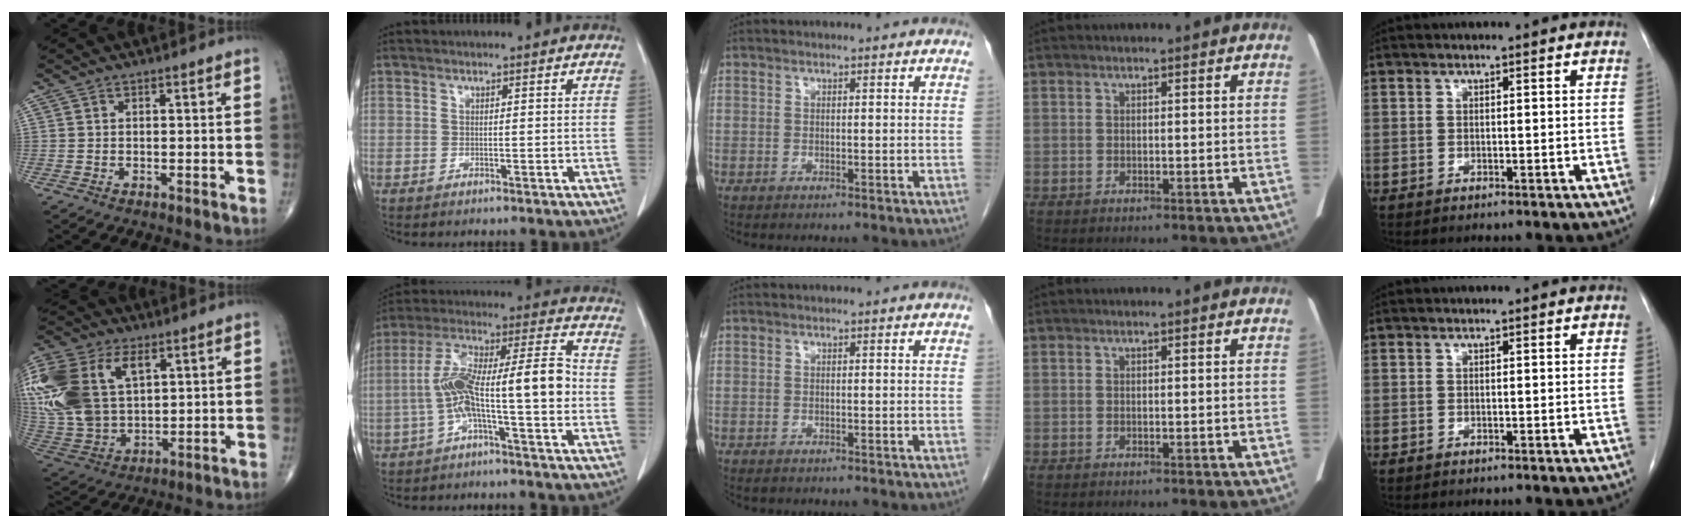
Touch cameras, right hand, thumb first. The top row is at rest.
{"thumb": {"total": 25.8, "force": [8.2, 16.2, 18.3], "torque": [-0.437, 0.013, 0.166]}, "index": {"total": 12.9, "force": [-2.5, 1.6, 12.6], "torque": [-0.231, 0.040, -0.044]}, "middle": {"total": 0.7, "force": [-0.6, 0.2, 0.2], "torque": [-0.008, 0.000, -0.011]}}